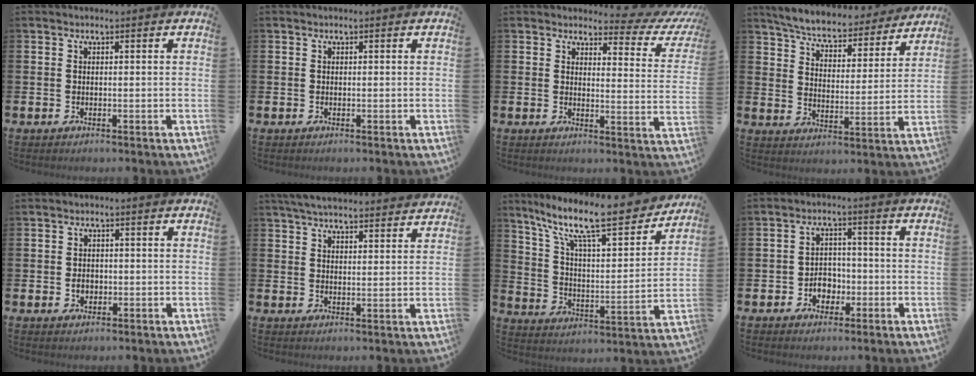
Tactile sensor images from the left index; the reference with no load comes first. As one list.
[{"total": 0.0}, {"total": 3.2, "force": [2.7, 1.4, 1.1], "torque": [-0.013, -0.027, 0.036]}, {"total": 6.1, "force": [5.9, 1.0, 1.3], "torque": [-0.055, -0.046, 0.097]}, {"total": 1.8, "force": [-0.2, 1.4, 1.0], "torque": [-0.013, 0.004, -0.008]}, {"total": 5.2, "force": [5.0, 0.5, 1.0], "torque": [-0.030, -0.025, 0.090]}, {"total": 13.7, "force": [11.1, 2.7, 7.5], "torque": [-0.163, -0.072, 0.186]}, {"total": 3.5, "force": [-1.5, 2.8, 1.5], "torque": [-0.027, 0.003, -0.034]}]